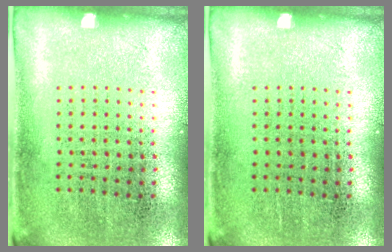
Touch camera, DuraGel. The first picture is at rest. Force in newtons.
{"total": 0.0}